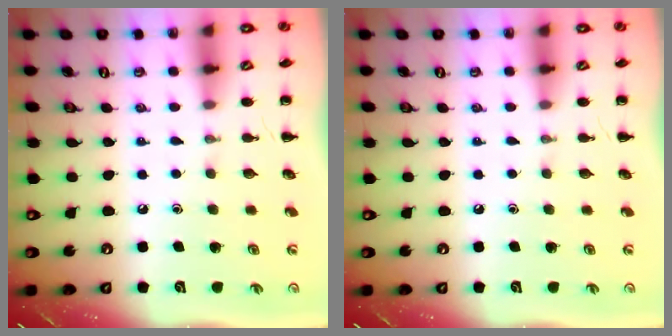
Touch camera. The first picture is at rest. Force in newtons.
{"total": 0.0}